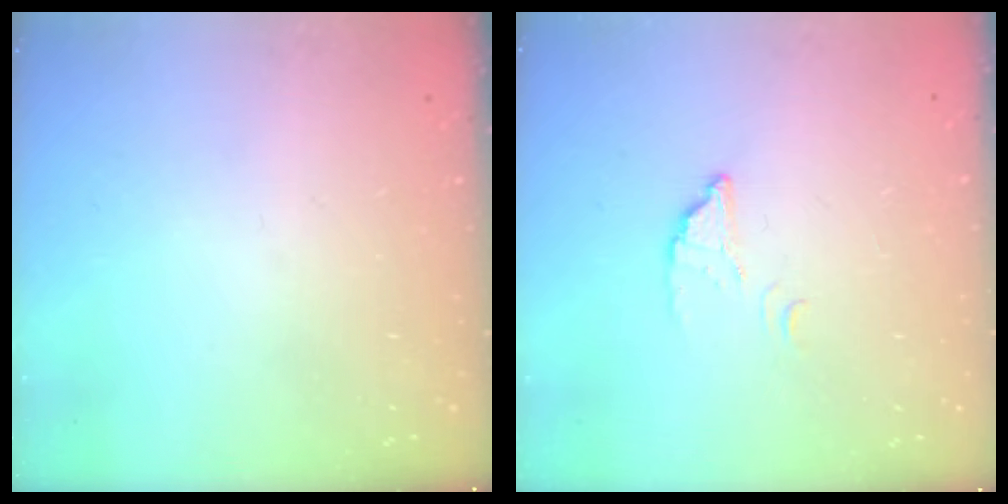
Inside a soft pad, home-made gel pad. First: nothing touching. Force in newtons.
{"total": 3.0, "press": 3.0, "slide": 0.2}